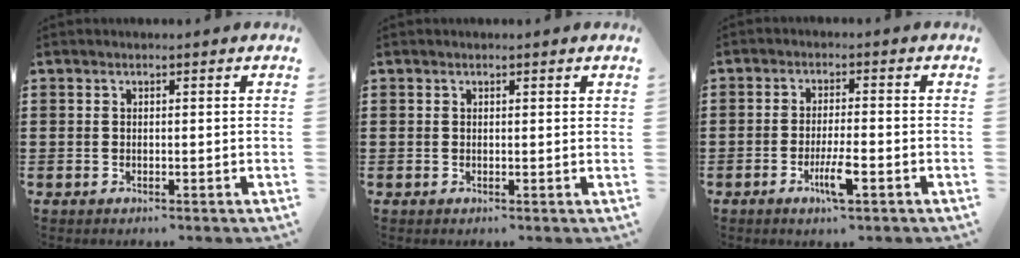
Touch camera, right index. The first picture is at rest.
{"total": 0.0}
{"total": 6.7, "force": [-2.3, 1.1, 6.2], "torque": [-0.121, -0.016, -0.041]}